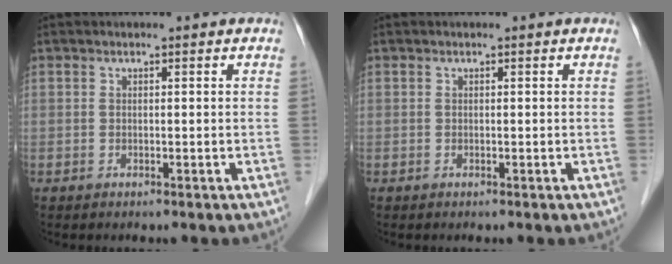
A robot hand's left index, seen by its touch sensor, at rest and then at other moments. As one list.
[{"total": 0.0}]